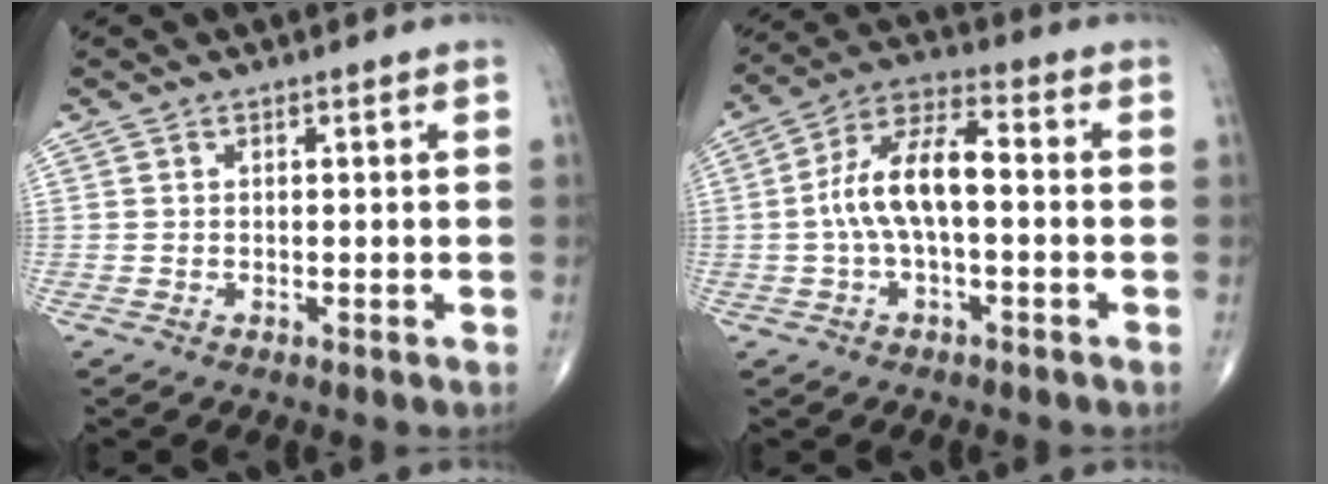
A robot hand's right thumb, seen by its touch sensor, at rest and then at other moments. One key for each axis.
{"total": 10.9, "fx": -0.7, "fy": 4.6, "fz": 9.8, "tx": -0.195, "ty": 0.041, "tz": -0.019}